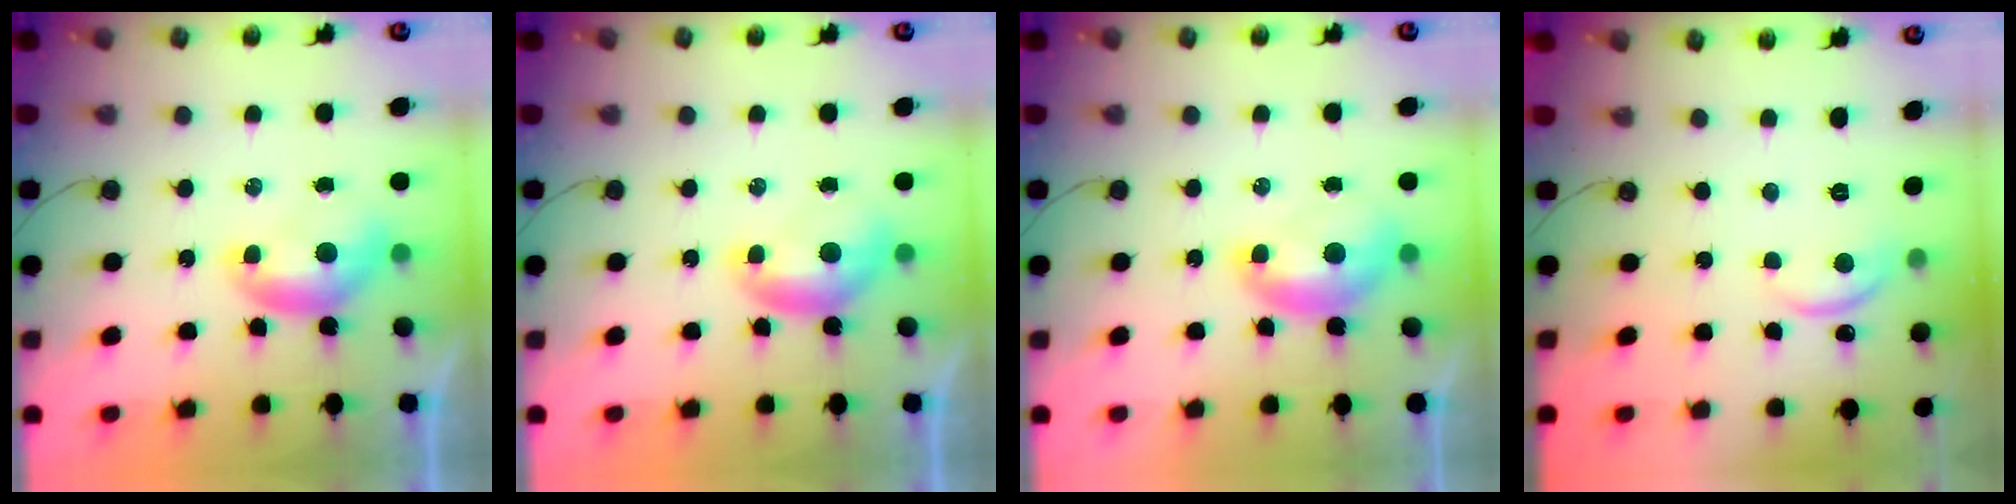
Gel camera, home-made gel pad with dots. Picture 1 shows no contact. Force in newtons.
{"total": 0.0}
{"total": 1.5, "press": 1.4, "slide": 0.6}
{"total": 4.7, "press": 4.7, "slide": 0.5}